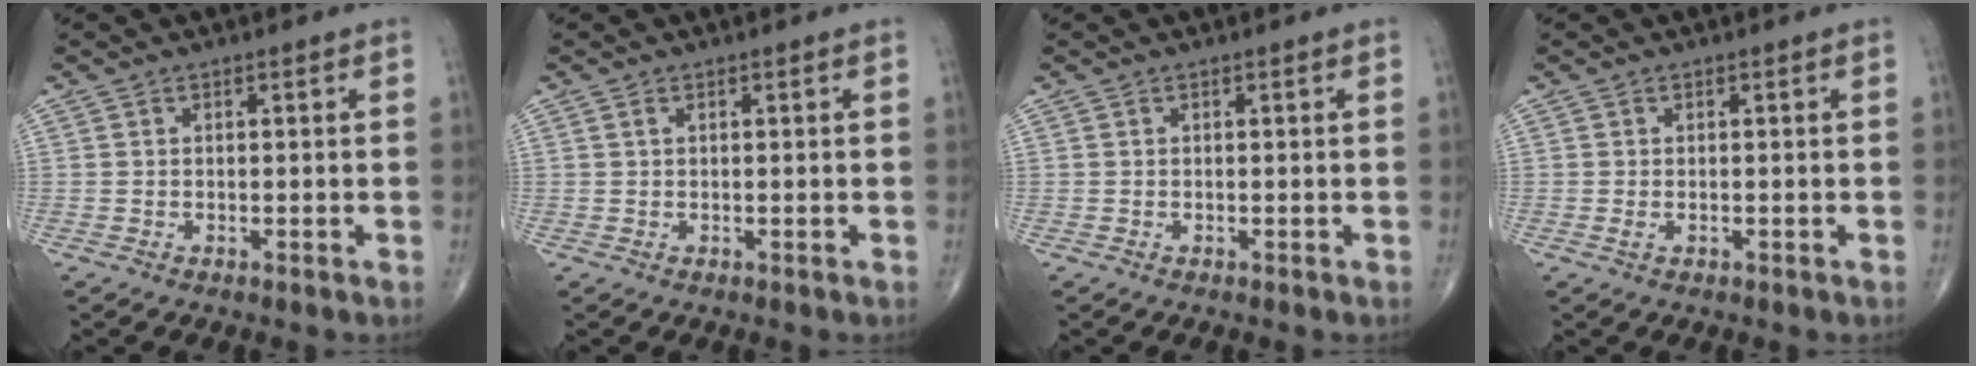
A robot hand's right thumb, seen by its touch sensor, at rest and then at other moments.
{"total": 0.6, "force": [0.3, 0.3, 0.4], "torque": [-0.010, 0.006, 0.006]}
{"total": 0.0}
{"total": 0.8, "force": [-0.2, 0.4, 0.7], "torque": [-0.017, -0.003, -0.004]}